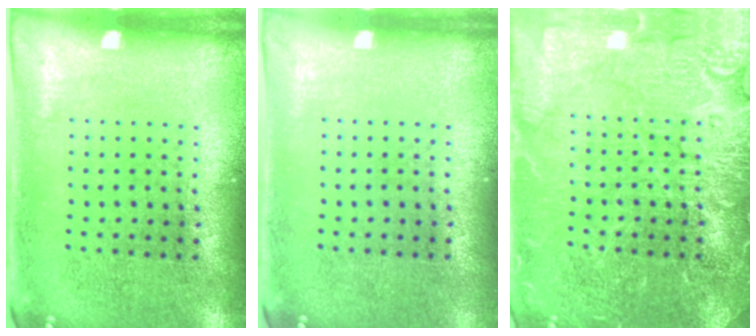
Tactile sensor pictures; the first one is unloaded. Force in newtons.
{"total": 0.0}
{"total": 6.1, "press": 6.1, "slide": 0.9}